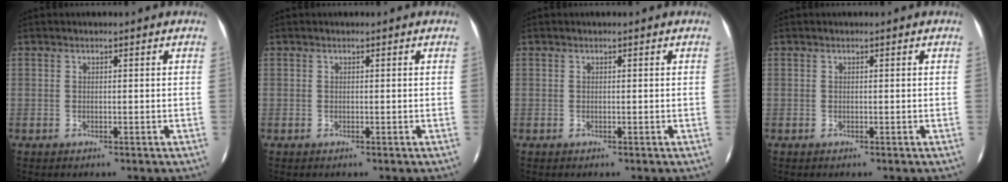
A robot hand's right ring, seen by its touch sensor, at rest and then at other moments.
{"total": 0.0}
{"total": 0.0}
{"total": 0.0}